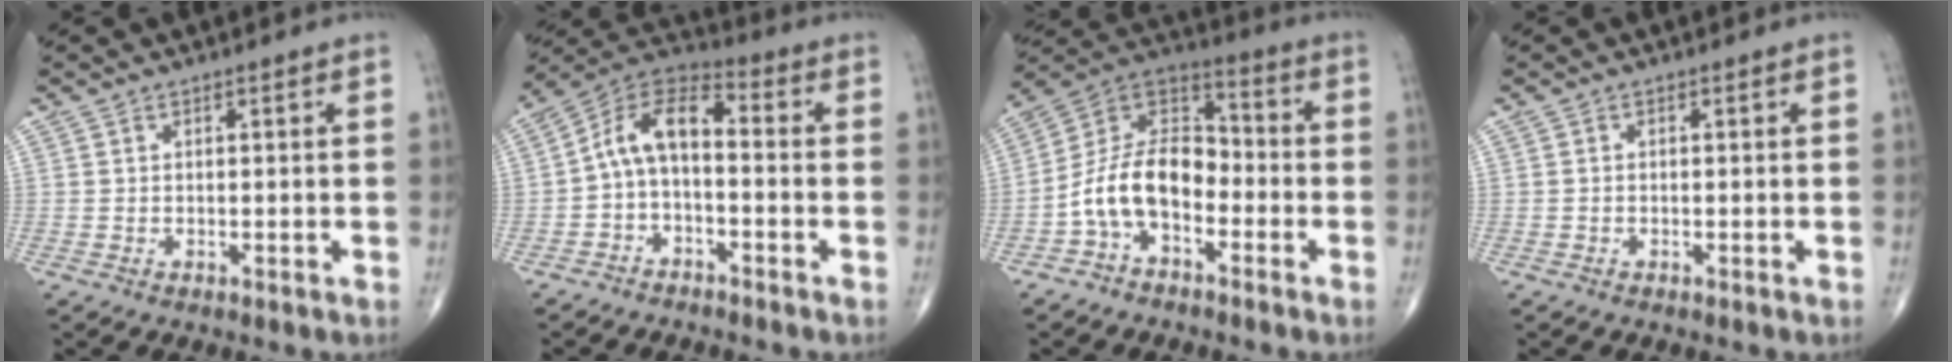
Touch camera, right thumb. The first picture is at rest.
{"total": 9.8, "force": [-1.4, 5.4, 8.1], "torque": [-0.139, 0.053, -0.040]}
{"total": 13.7, "force": [-4.4, 8.1, 10.1], "torque": [-0.171, 0.066, -0.094]}
{"total": 0.0}